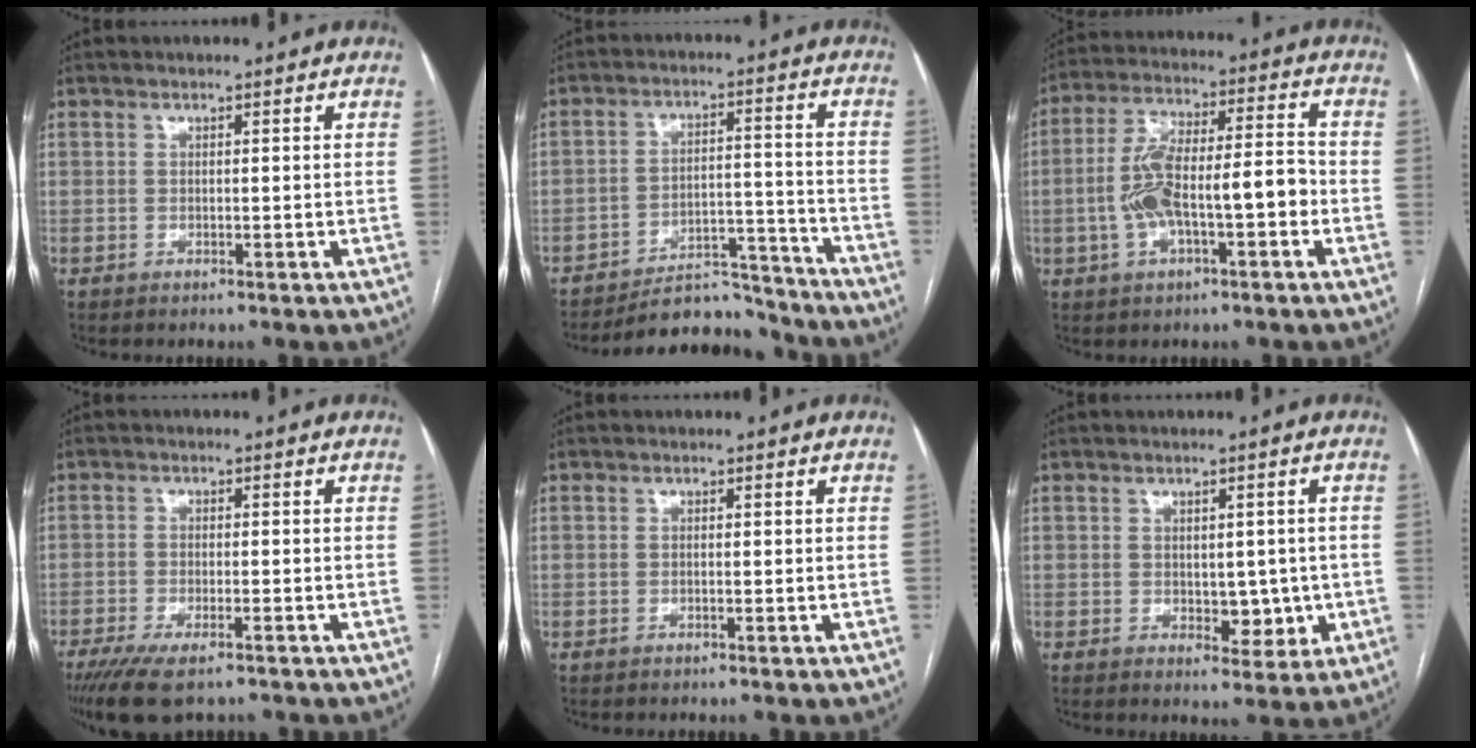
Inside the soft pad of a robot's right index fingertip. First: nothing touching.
{"total": 9.9, "force": [-9.6, 2.3, 0.7], "torque": [0.003, 0.036, -0.149]}
{"total": 12.2, "force": [-2.7, 3.5, 11.4], "torque": [-0.215, 0.032, -0.041]}
{"total": 9.1, "force": [-6.8, 2.5, 5.6], "torque": [-0.088, -0.017, -0.106]}
{"total": 0.0}
{"total": 5.0, "force": [-0.4, 3.0, 4.0], "torque": [-0.044, 0.004, 0.006]}